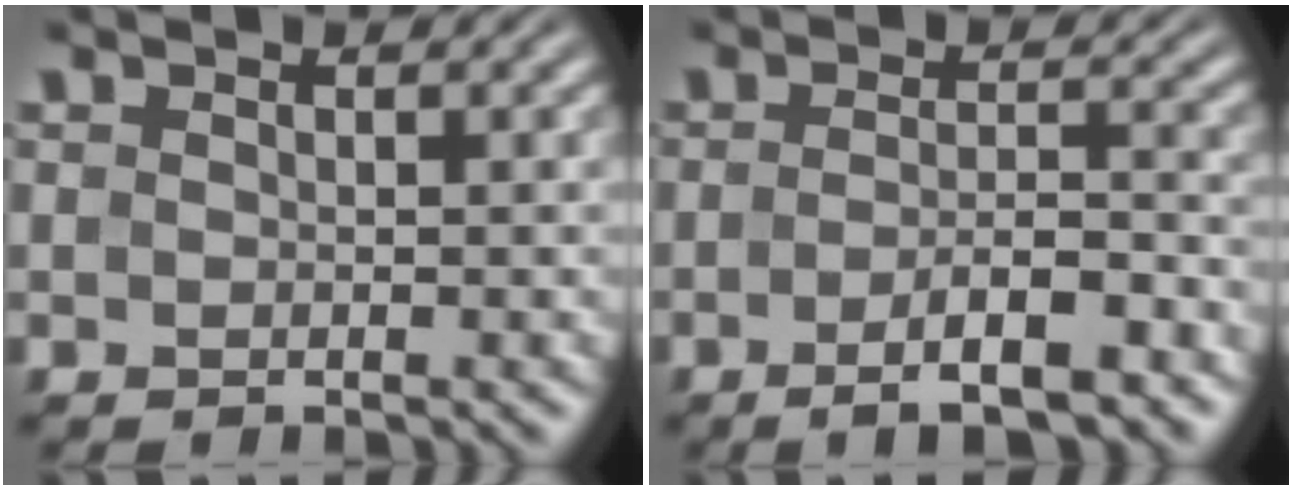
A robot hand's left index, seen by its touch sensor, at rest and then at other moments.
{"total": 5.6, "force": [-3.0, 1.5, 4.5], "torque": [-0.072, 0.002, -0.046]}